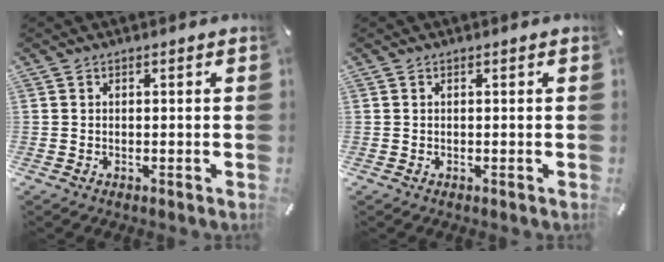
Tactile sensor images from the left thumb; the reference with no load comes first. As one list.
[{"total": 0.0}]